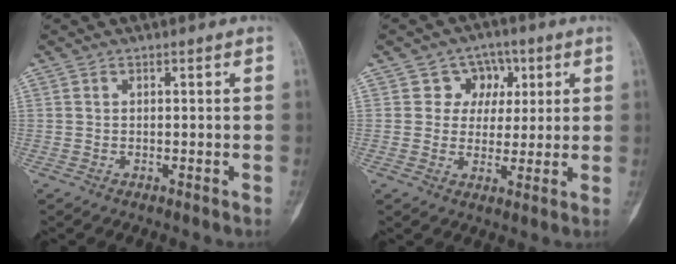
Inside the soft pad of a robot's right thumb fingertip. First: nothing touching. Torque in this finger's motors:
{"motor_torque": [-0.51, -0.12, 0.38, 0.15, -0.09]}